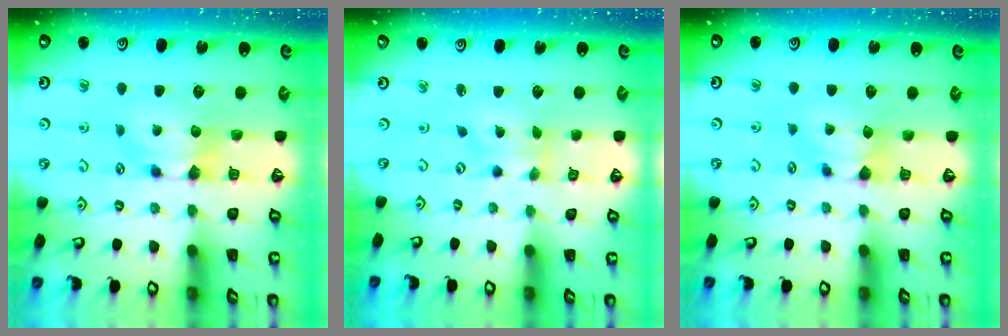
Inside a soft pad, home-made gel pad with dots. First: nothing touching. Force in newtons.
{"total": 2.0, "press": 1.7, "slide": 1.1}
{"total": 0.8, "press": 0.5, "slide": 0.6}